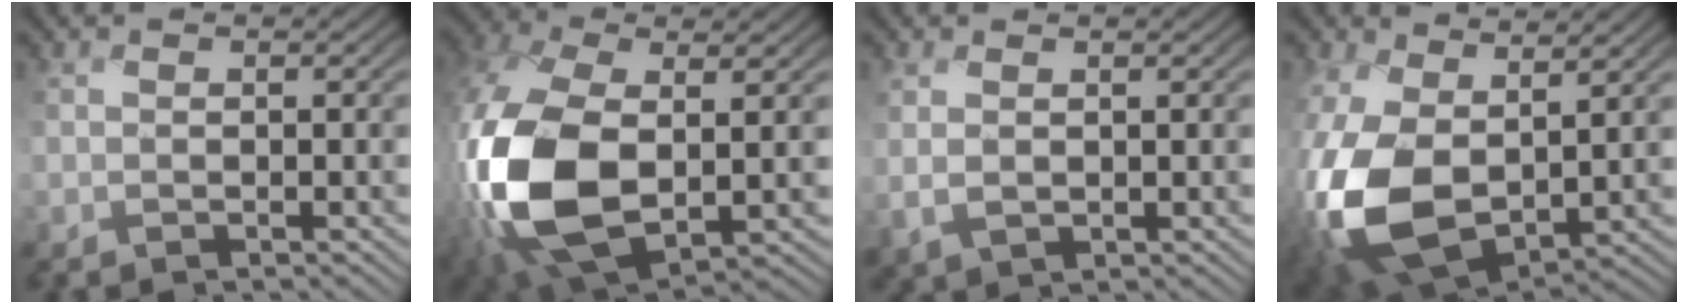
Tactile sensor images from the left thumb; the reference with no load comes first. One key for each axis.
{"total": 16.6, "fx": -1.3, "fy": 9.7, "fz": 13.4, "tx": -0.349, "ty": -0.027, "tz": -0.013}
{"total": 2.0, "fx": 0.9, "fy": 1.2, "fz": 1.3, "tx": -0.037, "ty": -0.002, "tz": 0.021}
{"total": 14.1, "fx": 0.5, "fy": 9.2, "fz": 10.7, "tx": -0.296, "ty": -0.025, "tz": 0.008}